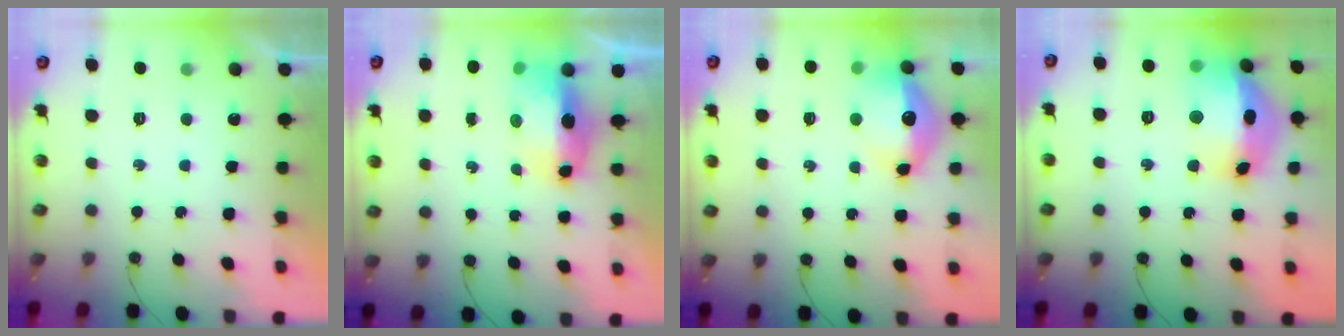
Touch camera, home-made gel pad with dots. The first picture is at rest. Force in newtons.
{"total": 9.0, "press": 8.9, "slide": 1.7}
{"total": 13.4, "press": 13.3, "slide": 1.5}
{"total": 21.7, "press": 20.9, "slide": 5.6}